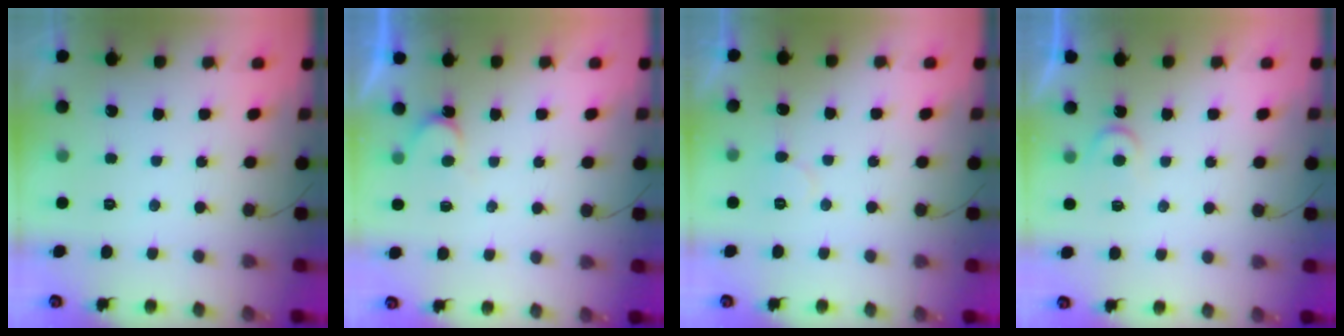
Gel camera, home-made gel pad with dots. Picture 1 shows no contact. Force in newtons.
{"total": 4.0, "press": 4.0, "slide": 0.1}
{"total": 4.7, "press": 4.7, "slide": 0.5}
{"total": 4.1, "press": 4.1, "slide": 0.4}